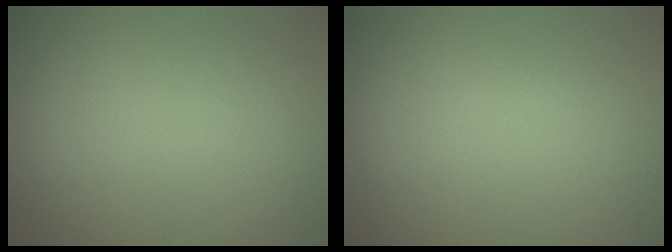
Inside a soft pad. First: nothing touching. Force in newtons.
{"total": 0.0}